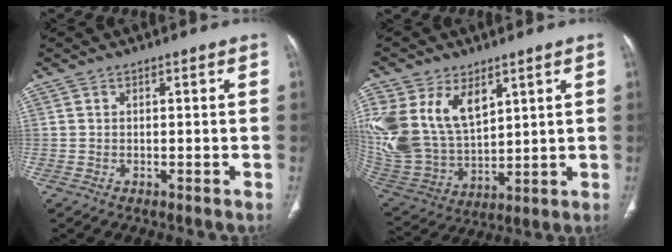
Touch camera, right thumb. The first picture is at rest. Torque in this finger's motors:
{"motor_torque": [0.52, 1.21, 1.33, 1.35, 0.22]}